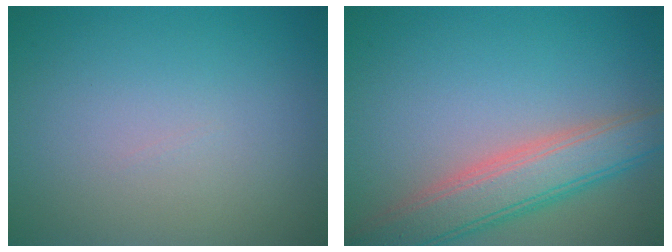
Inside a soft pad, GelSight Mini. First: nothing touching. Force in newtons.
{"total": 6.0, "press": 6.0, "slide": 0.2}